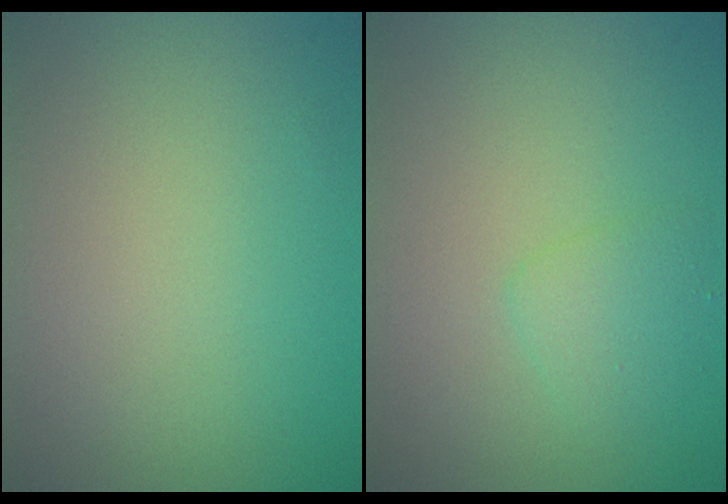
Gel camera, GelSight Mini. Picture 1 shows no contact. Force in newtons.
{"total": 1.7, "press": 1.7, "slide": 0.2}